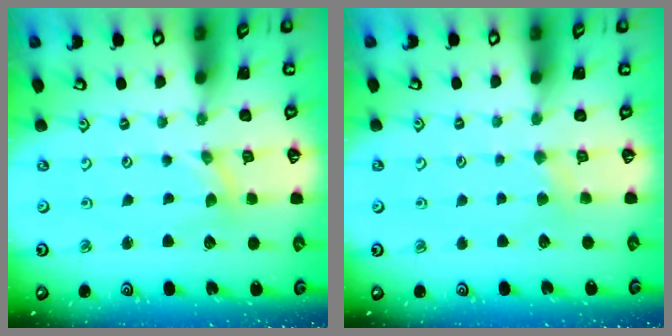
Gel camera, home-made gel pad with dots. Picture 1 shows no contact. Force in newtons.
{"total": 2.2, "press": 2.2, "slide": 0.4}